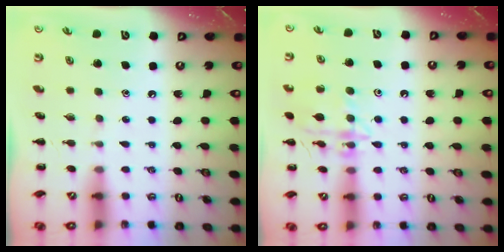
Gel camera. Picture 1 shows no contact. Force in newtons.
{"total": 13.6, "press": 13.6, "slide": 0.6}